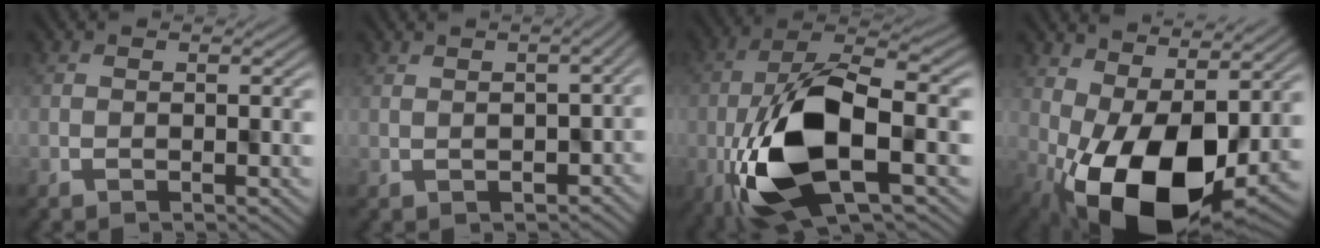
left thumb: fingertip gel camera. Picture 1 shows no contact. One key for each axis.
{"total": 4.0, "fx": -1.1, "fy": 1.9, "fz": 3.4, "tx": -0.042, "ty": -0.016, "tz": -0.001}
{"total": 15.2, "fx": -3.2, "fy": 7.6, "fz": 12.8, "tx": -0.270, "ty": -0.027, "tz": -0.063}
{"total": 13.7, "fx": -1.2, "fy": 7.4, "fz": 11.5, "tx": -0.221, "ty": -0.029, "tz": -0.008}